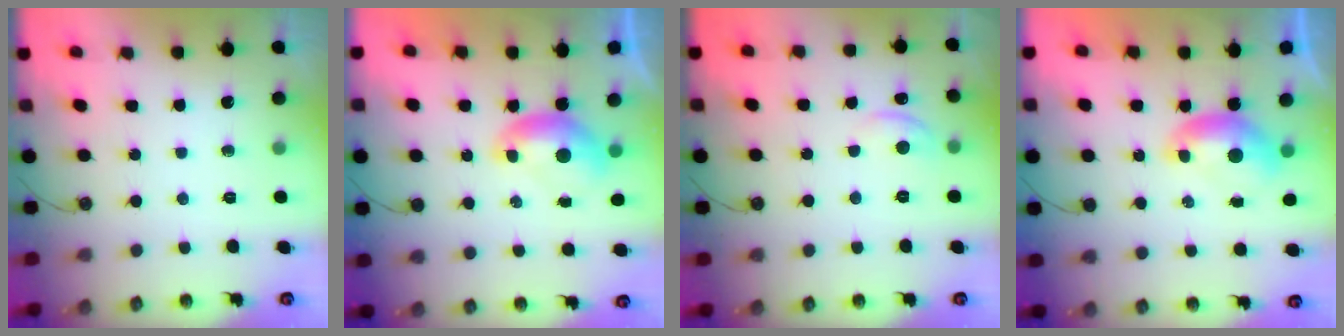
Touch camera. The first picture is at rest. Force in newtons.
{"total": 0.0}
{"total": 2.4, "press": 2.3, "slide": 0.8}
{"total": 0.0}